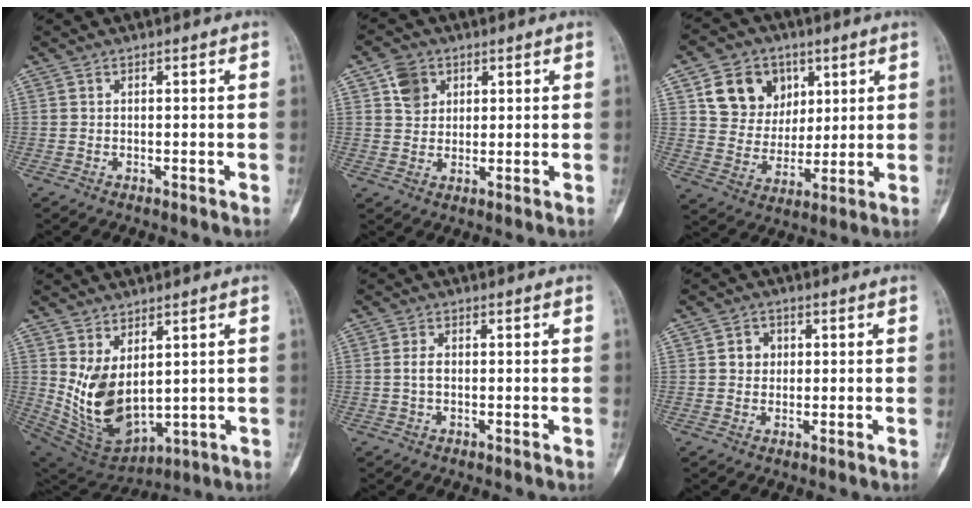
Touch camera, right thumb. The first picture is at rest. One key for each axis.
{"total": 5.2, "fx": 2.2, "fy": 4.2, "fz": 2.0, "tx": -0.014, "ty": -0.006, "tz": 0.040}
{"total": 13.0, "fx": 5.3, "fy": 10.7, "fz": 5.1, "tx": -0.047, "ty": -0.016, "tz": 0.098}
{"total": 12.7, "fx": 2.5, "fy": 7.5, "fz": 9.9, "tx": -0.163, "ty": -0.028, "tz": 0.080}
{"total": 2.2, "fx": -0.1, "fy": 1.3, "fz": 1.8, "tx": -0.035, "ty": 0.005, "tz": -0.004}
{"total": 3.4, "fx": 0.6, "fy": 3.1, "fz": 1.4, "tx": -0.003, "ty": 0.003, "tz": 0.006}